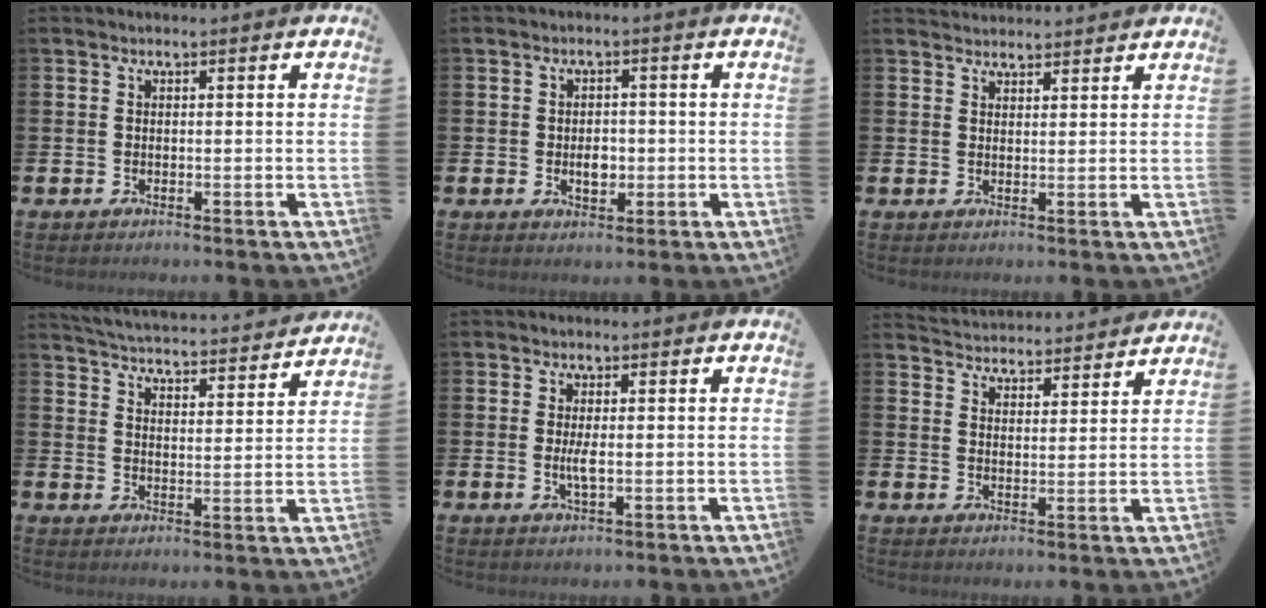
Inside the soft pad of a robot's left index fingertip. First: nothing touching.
{"total": 2.7, "force": [-0.3, 2.0, 1.9], "torque": [-0.015, -0.005, -0.011]}
{"total": 2.5, "force": [2.5, 0.4, -0.1], "torque": [0.009, -0.014, 0.043]}
{"total": 4.9, "force": [4.9, 0.2, 0.5], "torque": [-0.023, -0.046, 0.081]}
{"total": 2.2, "force": [0.0, 0.5, 2.2], "torque": [-0.034, -0.006, -0.002]}
{"total": 4.3, "force": [4.2, 0.3, -0.4], "torque": [-0.001, -0.034, 0.074]}